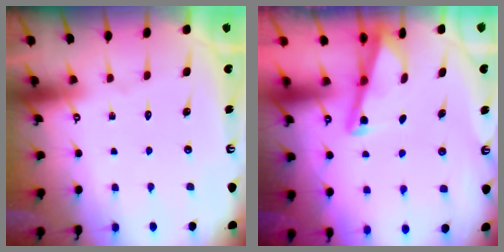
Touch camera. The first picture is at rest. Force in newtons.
{"total": 3.0, "press": 3.0, "slide": 0.3}